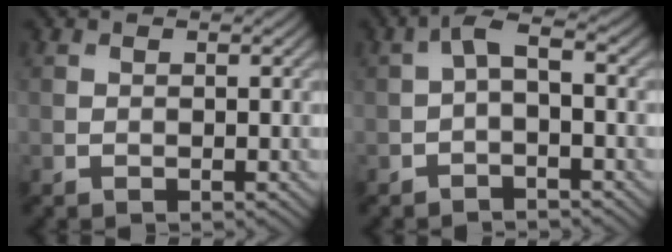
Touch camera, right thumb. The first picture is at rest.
{"total": 2.8, "force": [-0.6, 1.1, 2.5], "torque": [-0.052, 0.009, -0.016]}